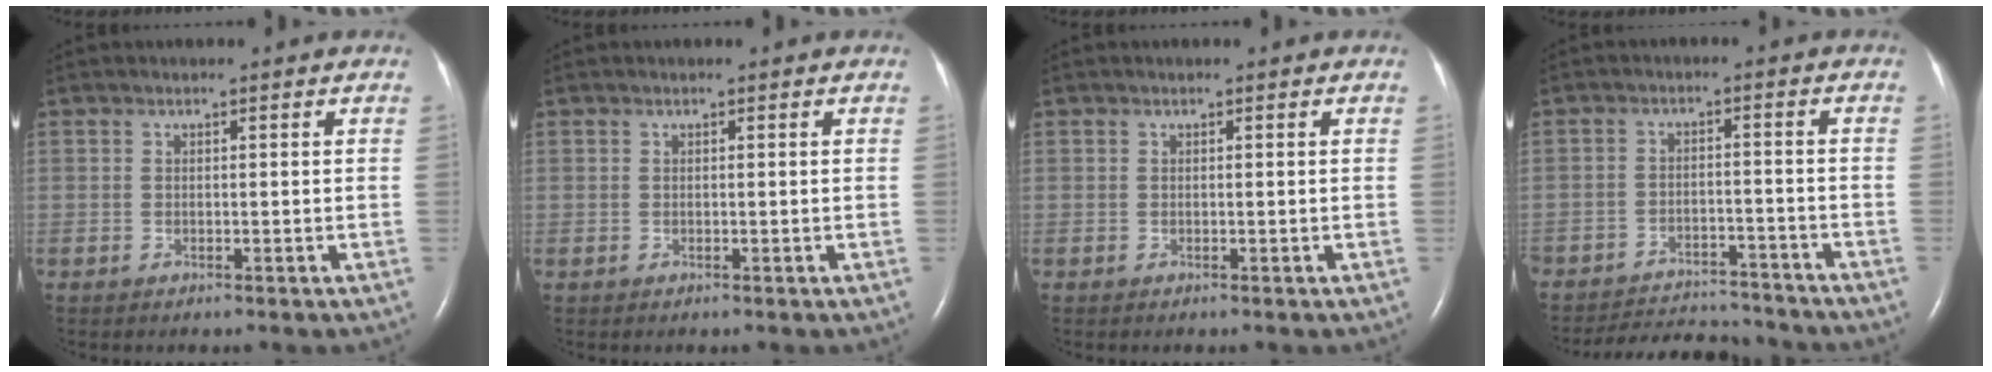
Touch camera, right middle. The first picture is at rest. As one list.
[{"total": 0.0}, {"total": 0.0}, {"total": 11.1, "force": [-10.8, 1.9, 1.8], "torque": [-0.027, -0.003, -0.155]}]